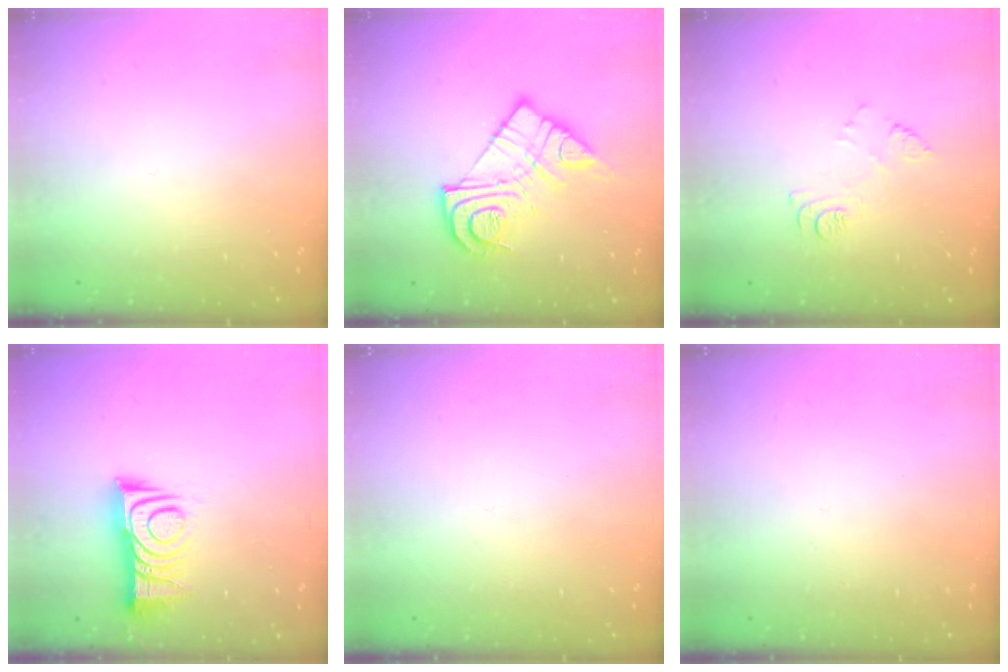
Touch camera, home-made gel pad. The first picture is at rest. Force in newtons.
{"total": 15.4, "press": 15.4, "slide": 1.3}
{"total": 7.2, "press": 7.2, "slide": 0.7}
{"total": 10.8, "press": 10.8, "slide": 0.3}
{"total": 1.6, "press": 1.6, "slide": 0.1}
{"total": 1.6, "press": 1.6, "slide": 0.1}